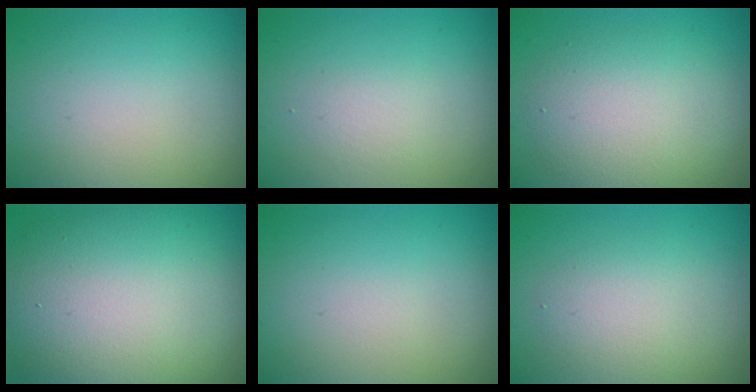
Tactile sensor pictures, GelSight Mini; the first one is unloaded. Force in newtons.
{"total": 1.2, "press": 1.2, "slide": 0.0}
{"total": 5.3, "press": 5.3, "slide": 0.3}
{"total": 13.4, "press": 13.4, "slide": 1.0}
{"total": 0.0}
{"total": 2.8, "press": 2.8, "slide": 0.2}